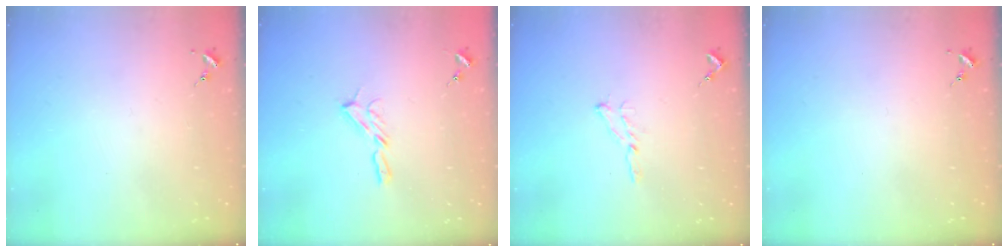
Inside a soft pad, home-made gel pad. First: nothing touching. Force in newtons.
{"total": 5.4, "press": 5.4, "slide": 0.5}
{"total": 5.8, "press": 5.8, "slide": 0.6}
{"total": 0.0}